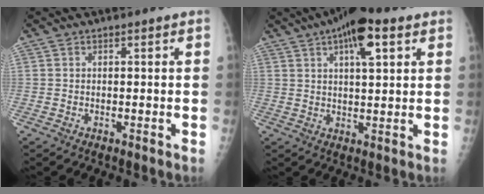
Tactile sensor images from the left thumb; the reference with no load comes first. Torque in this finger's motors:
{"motor_torque": [1.17, 0.77, 1.28, -0.45, 0.09]}